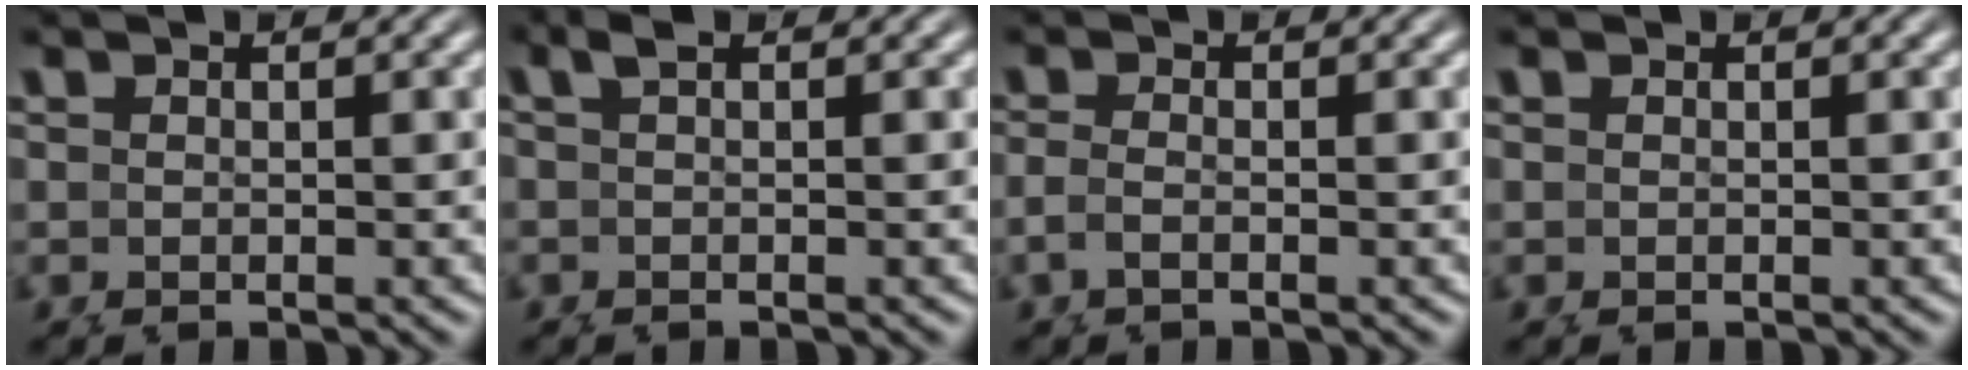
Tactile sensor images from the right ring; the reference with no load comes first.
{"total": 1.2, "force": [0.4, -0.3, 1.1], "torque": [-0.019, 0.007, 0.002]}
{"total": 1.3, "force": [-0.5, 0.4, 1.1], "torque": [-0.035, -0.009, -0.003]}
{"total": 0.0}